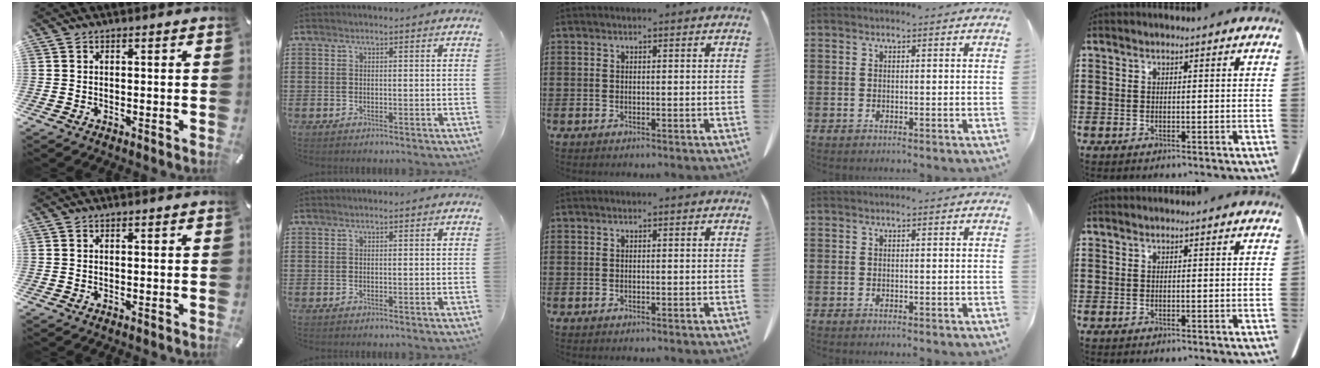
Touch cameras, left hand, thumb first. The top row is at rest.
{}